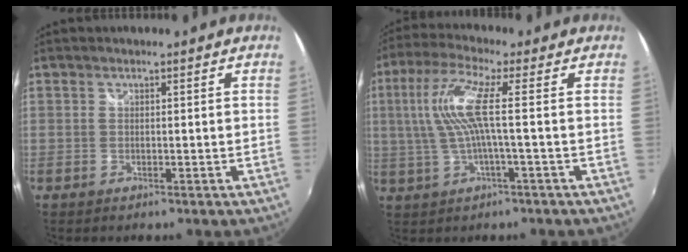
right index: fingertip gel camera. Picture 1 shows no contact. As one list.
[{"total": 8.9, "force": [0.4, -0.1, 8.9], "torque": [-0.174, 0.001, 0.015]}]